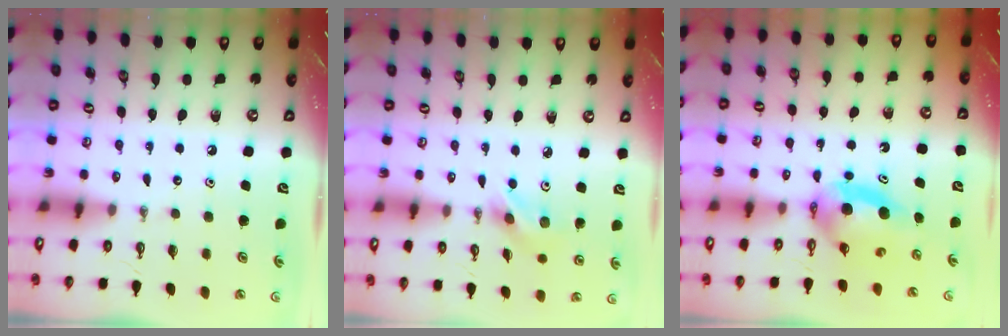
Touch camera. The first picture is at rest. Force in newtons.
{"total": 4.6, "press": 4.5, "slide": 0.3}
{"total": 7.3, "press": 4.9, "slide": 5.3}